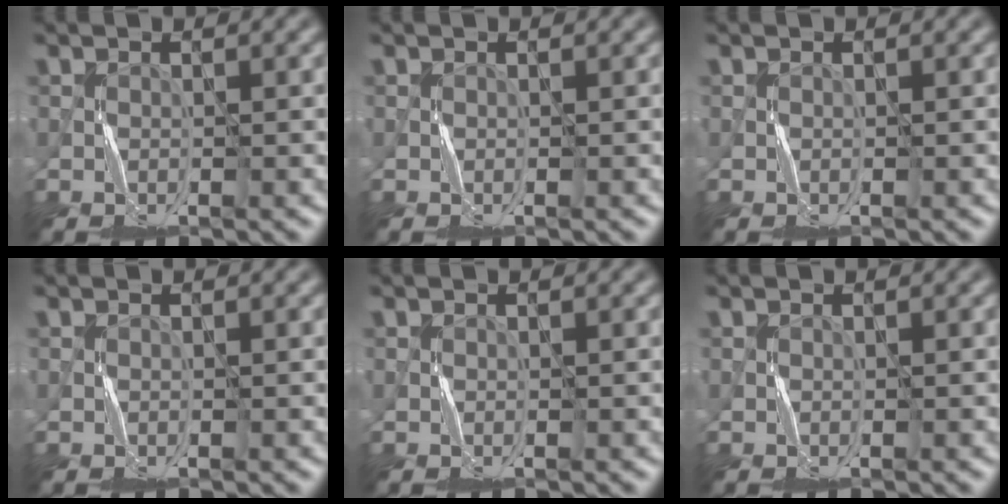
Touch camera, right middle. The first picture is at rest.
{"total": 0.0}
{"total": 0.0}
{"total": 0.0}
{"total": 0.0}
{"total": 0.0}